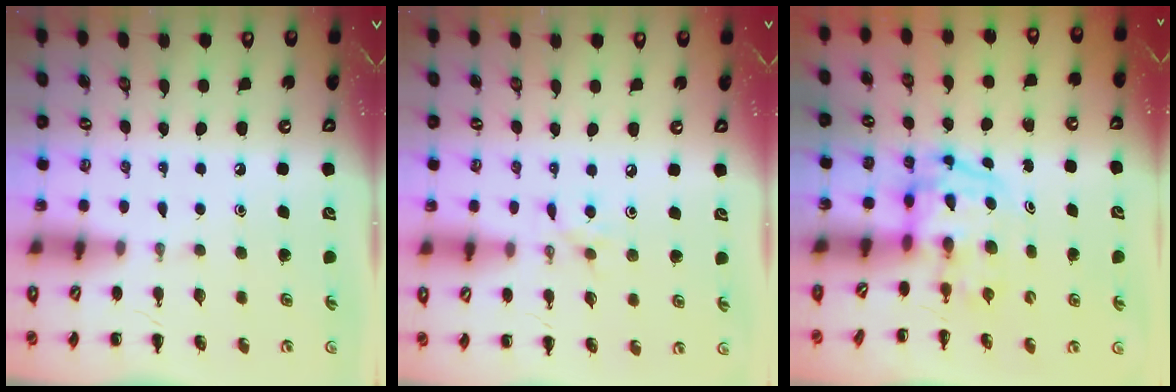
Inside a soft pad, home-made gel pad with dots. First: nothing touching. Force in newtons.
{"total": 4.0, "press": 3.8, "slide": 1.2}
{"total": 3.8, "press": 3.7, "slide": 0.6}